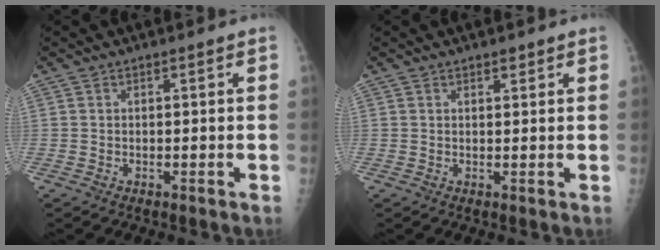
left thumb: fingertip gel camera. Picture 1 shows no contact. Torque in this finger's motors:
{"motor_torque": [0.13, 0.26, -0.38, -0.14, 0.05]}